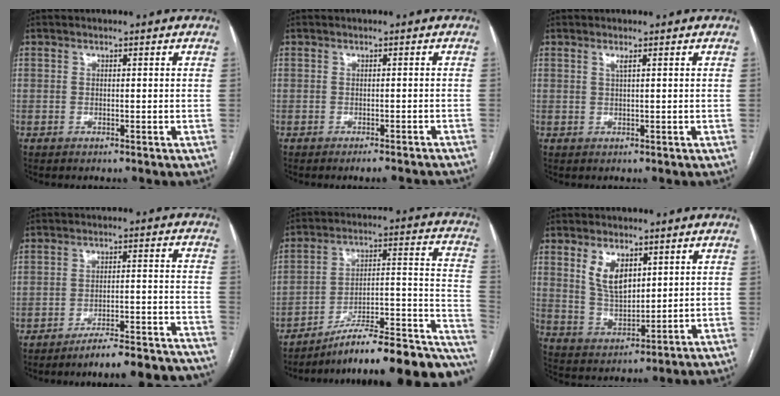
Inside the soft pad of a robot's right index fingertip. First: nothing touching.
{"total": 6.2, "force": [-5.7, 0.9, 2.2], "torque": [-0.014, -0.008, -0.068]}
{"total": 0.9, "force": [0.4, -0.2, 0.7], "torque": [-0.019, -0.001, 0.009]}
{"total": 19.4, "force": [-18.5, 1.1, 5.6], "torque": [-0.028, 0.017, -0.238]}
{"total": 25.9, "force": [-17.4, 5.7, 18.3], "torque": [-0.159, 0.033, -0.243]}
{"total": 7.2, "force": [3.2, 3.7, 5.2], "torque": [-0.103, 0.000, 0.072]}